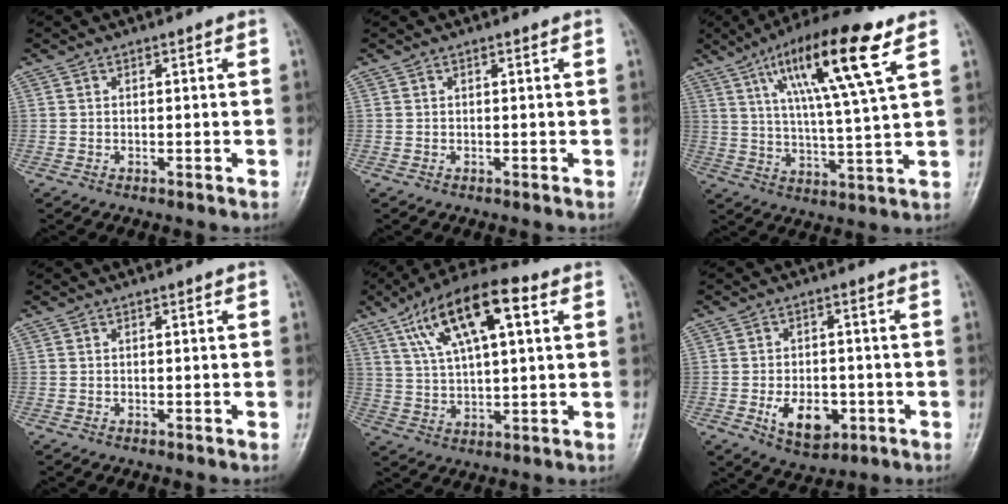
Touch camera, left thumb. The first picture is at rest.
{"total": 0.0}
{"total": 17.6, "force": [8.1, 2.6, 15.4], "torque": [-0.264, -0.019, 0.137]}
{"total": 0.0}
{"total": 16.0, "force": [6.7, 6.1, 13.1], "torque": [-0.218, 0.007, 0.113]}
{"total": 8.4, "force": [-2.6, 5.3, 5.9], "torque": [-0.075, 0.005, -0.032]}